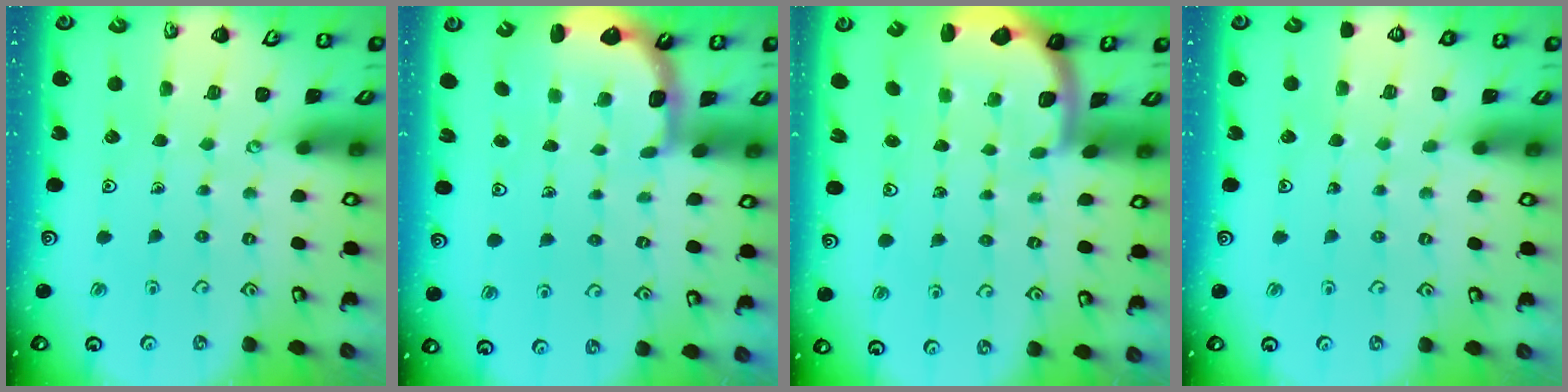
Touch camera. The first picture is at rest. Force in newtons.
{"total": 2.6, "press": 2.3, "slide": 1.3}
{"total": 2.0, "press": 2.0, "slide": 0.5}
{"total": 0.0}